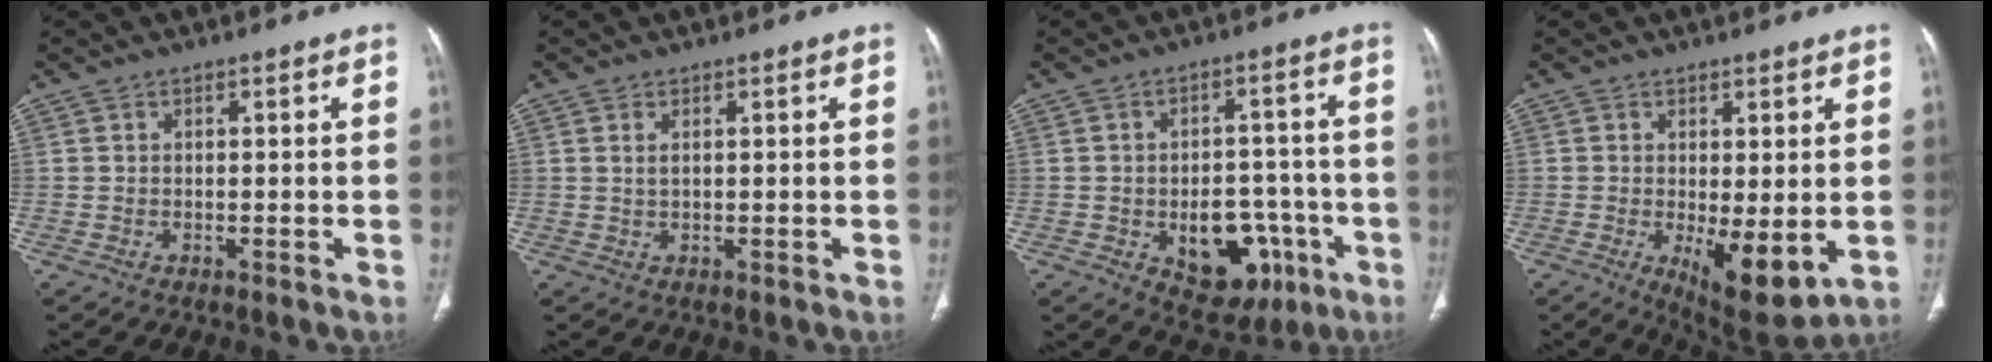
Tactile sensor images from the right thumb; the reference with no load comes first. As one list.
[{"total": 1.3, "force": [0.5, 0.6, 1.1], "torque": [-0.026, 0.002, 0.014]}, {"total": 13.6, "force": [-4.6, 8.8, 9.3], "torque": [-0.085, 0.033, -0.047]}, {"total": 9.8, "force": [-1.6, 3.6, 9.0], "torque": [-0.132, -0.029, -0.012]}]